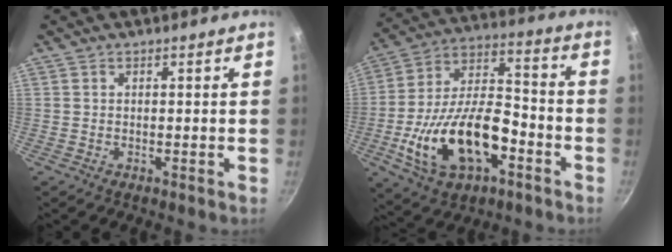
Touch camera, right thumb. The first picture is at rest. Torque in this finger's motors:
{"motor_torque": [0.10, 0.76, 1.39, -1.38, 0.26]}